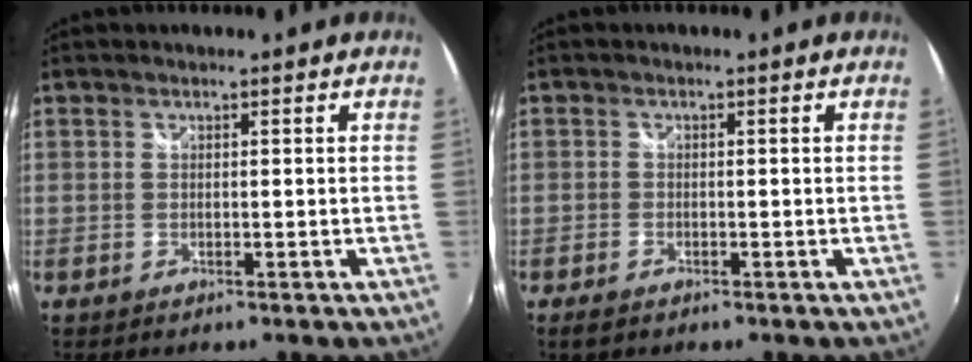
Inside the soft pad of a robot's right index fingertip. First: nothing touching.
{"total": 2.0, "force": [-1.5, 0.9, 0.9], "torque": [-0.023, -0.005, -0.029]}